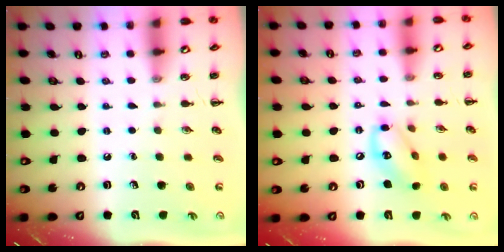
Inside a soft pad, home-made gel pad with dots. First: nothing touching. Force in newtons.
{"total": 11.6, "press": 11.4, "slide": 2.1}